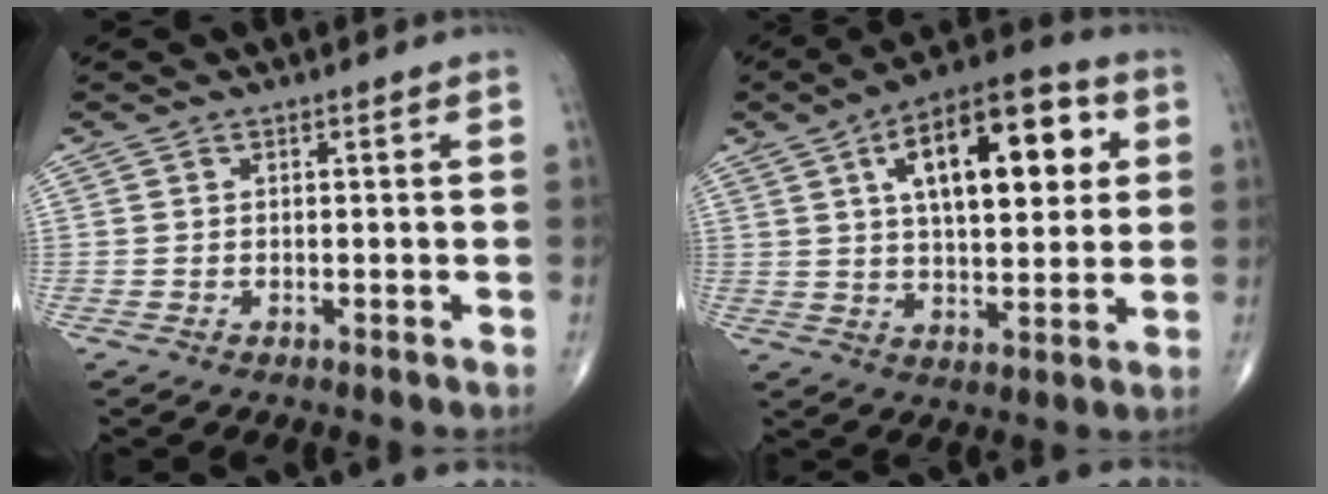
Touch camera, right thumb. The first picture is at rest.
{"total": 19.4, "force": [5.7, 8.7, 16.4], "torque": [-0.219, 0.006, 0.082]}